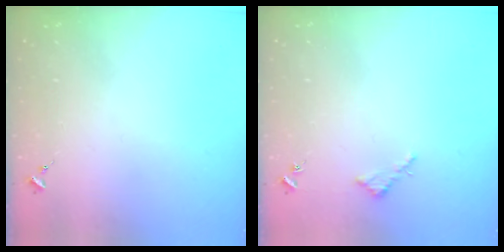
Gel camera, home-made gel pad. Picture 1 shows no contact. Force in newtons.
{"total": 2.6, "press": 2.6, "slide": 0.2}